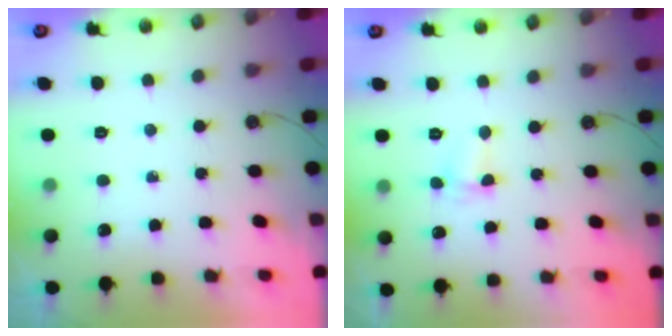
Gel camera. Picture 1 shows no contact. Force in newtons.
{"total": 1.7, "press": 1.5, "slide": 0.7}